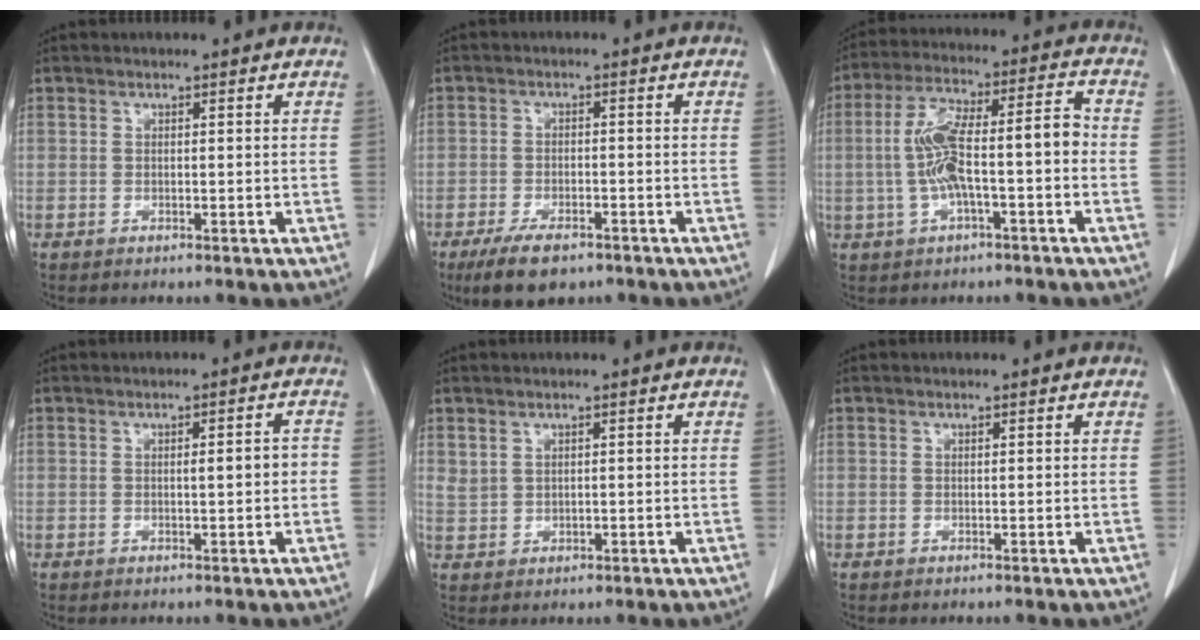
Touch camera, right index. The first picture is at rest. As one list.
[{"total": 6.7, "force": [-4.8, 2.8, 3.9], "torque": [-0.072, -0.006, -0.078]}, {"total": 12.0, "force": [-1.7, 2.7, 11.5], "torque": [-0.215, 0.037, -0.027]}, {"total": 2.5, "force": [-0.2, 0.5, 2.5], "torque": [-0.039, 0.004, -0.002]}, {"total": 1.8, "force": [1.0, 1.3, 0.8], "torque": [-0.018, 0.002, 0.027]}, {"total": 0.0}]